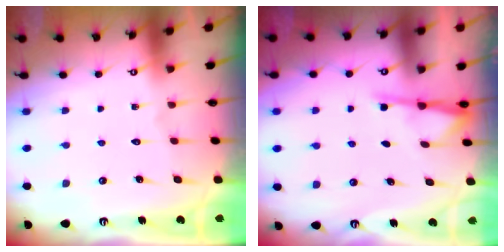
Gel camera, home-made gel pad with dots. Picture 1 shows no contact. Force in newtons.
{"total": 2.8, "press": 2.7, "slide": 0.5}